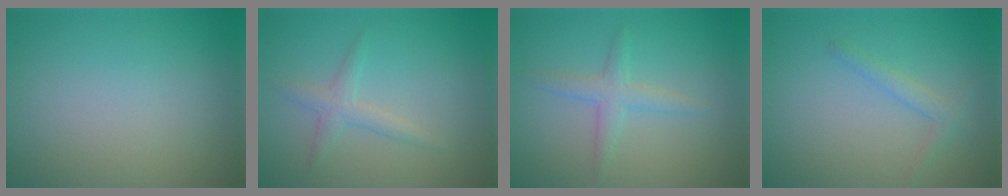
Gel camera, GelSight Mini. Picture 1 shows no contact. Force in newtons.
{"total": 1.8, "press": 1.8, "slide": 0.1}
{"total": 2.2, "press": 2.2, "slide": 0.1}
{"total": 1.5, "press": 1.5, "slide": 0.1}